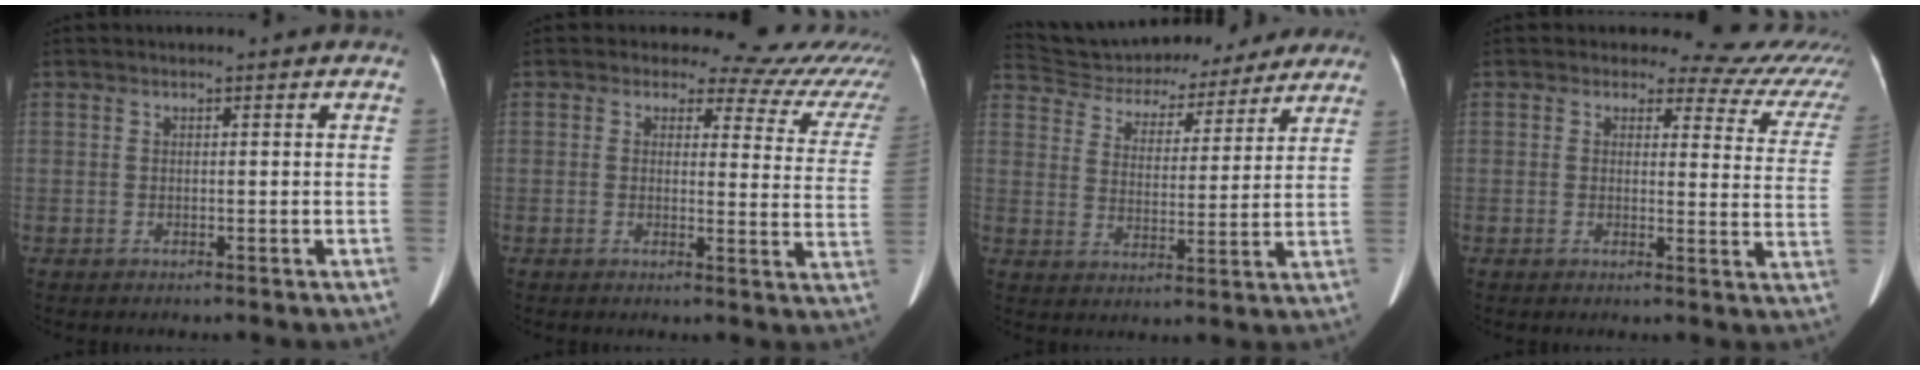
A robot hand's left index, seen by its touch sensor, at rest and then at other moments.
{"total": 15.5, "force": [14.7, 4.7, 1.2], "torque": [0.027, -0.084, 0.118]}
{"total": 19.7, "force": [18.0, 6.8, 4.5], "torque": [-0.084, 0.026, 0.255]}
{"total": 13.0, "force": [12.1, 4.6, 1.1], "torque": [0.029, -0.065, 0.089]}